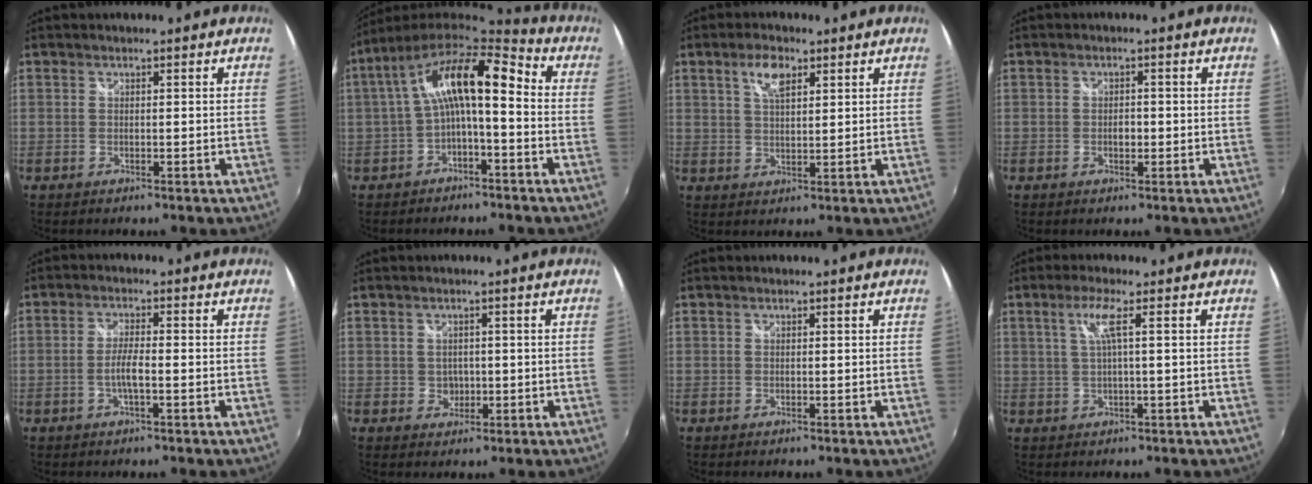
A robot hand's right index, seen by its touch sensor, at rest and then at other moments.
{"total": 14.1, "force": [0.3, 4.8, 13.3], "torque": [-0.245, 0.028, -0.005]}
{"total": 5.1, "force": [2.6, 2.1, 3.8], "torque": [-0.069, 0.008, 0.048]}
{"total": 1.8, "force": [-0.4, 1.1, 1.3], "torque": [-0.024, 0.001, -0.008]}
{"total": 3.6, "force": [-1.2, 0.4, 3.4], "torque": [-0.069, 0.000, -0.024]}
{"total": 2.4, "force": [-0.2, 2.3, 0.8], "torque": [-0.010, 0.002, 0.000]}
{"total": 0.0}
{"total": 3.9, "force": [1.0, -0.6, 3.7], "torque": [-0.072, 0.002, 0.023]}